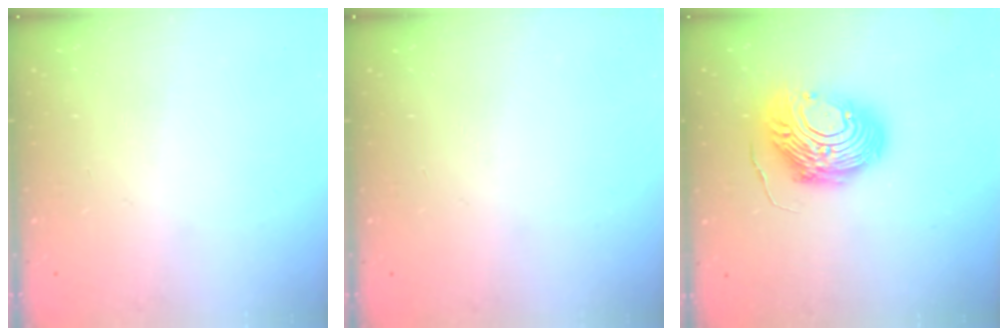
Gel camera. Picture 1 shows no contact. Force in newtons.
{"total": 0.0}
{"total": 14.6, "press": 14.6, "slide": 1.5}